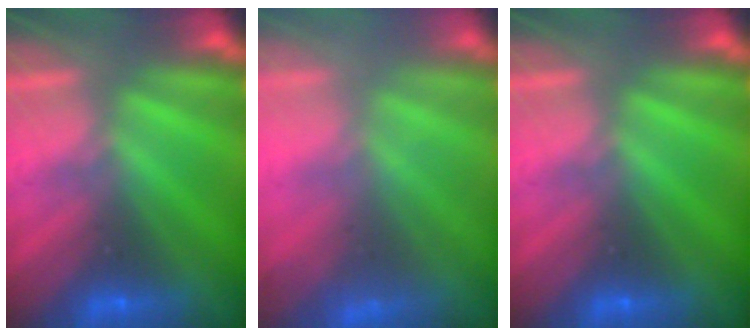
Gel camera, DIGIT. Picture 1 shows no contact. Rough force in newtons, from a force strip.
{"total": 1.0}
{"total": 0.0}